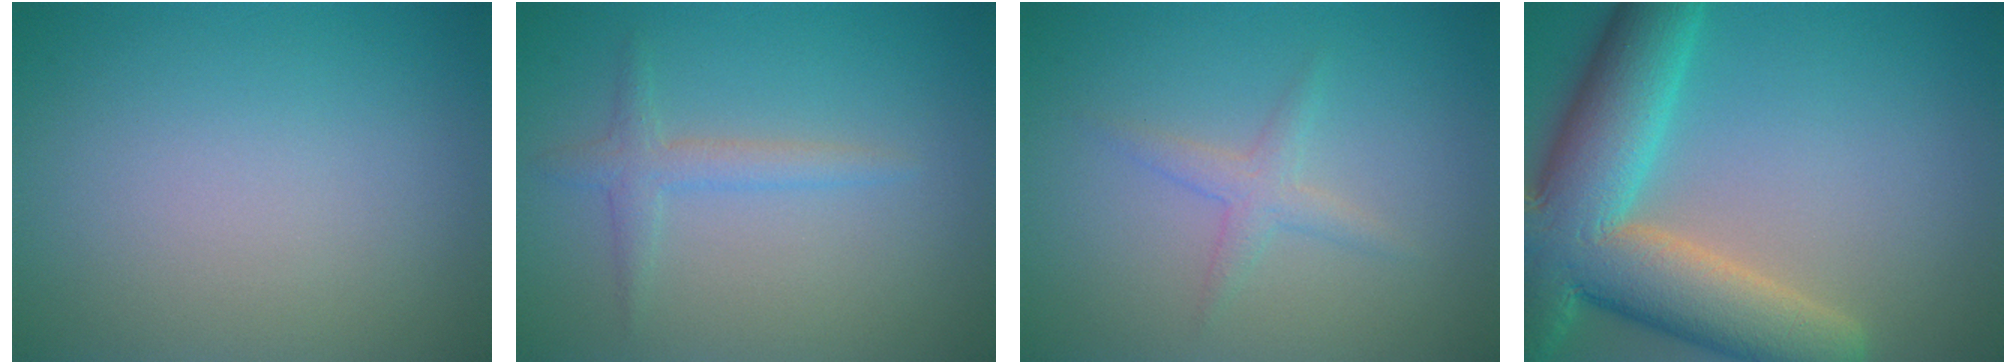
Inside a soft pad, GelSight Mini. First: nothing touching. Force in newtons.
{"total": 1.8, "press": 1.8, "slide": 0.0}
{"total": 1.7, "press": 1.6, "slide": 0.1}
{"total": 12.3, "press": 12.2, "slide": 1.1}